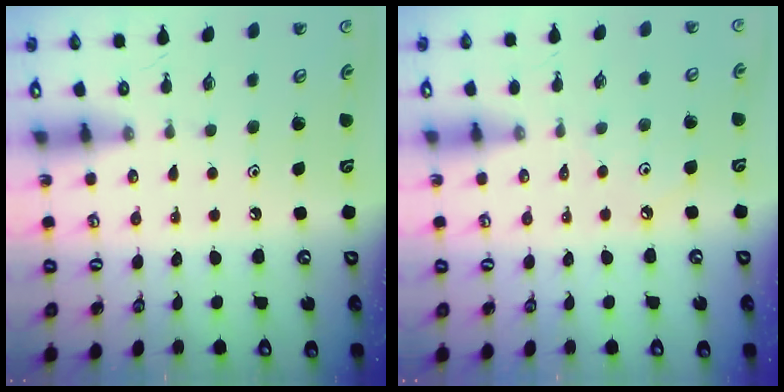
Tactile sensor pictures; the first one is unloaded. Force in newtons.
{"total": 1.9, "press": 1.9, "slide": 0.4}